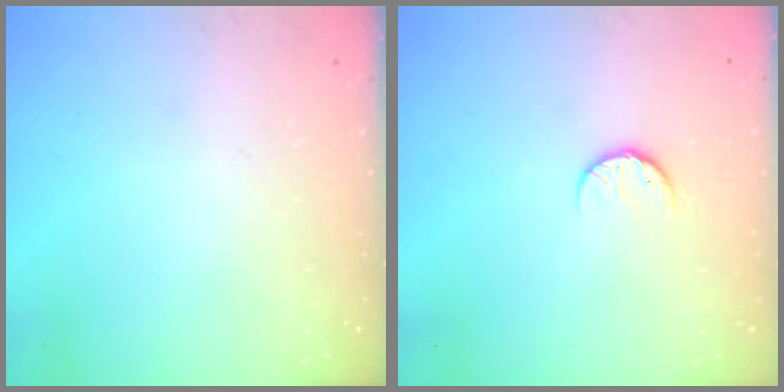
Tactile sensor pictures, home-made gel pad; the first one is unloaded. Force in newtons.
{"total": 7.2, "press": 7.1, "slide": 0.8}